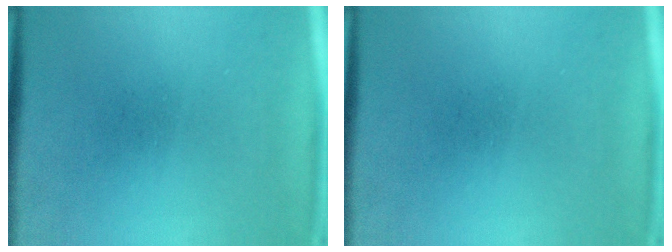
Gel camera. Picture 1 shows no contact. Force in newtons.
{"total": 0.0}